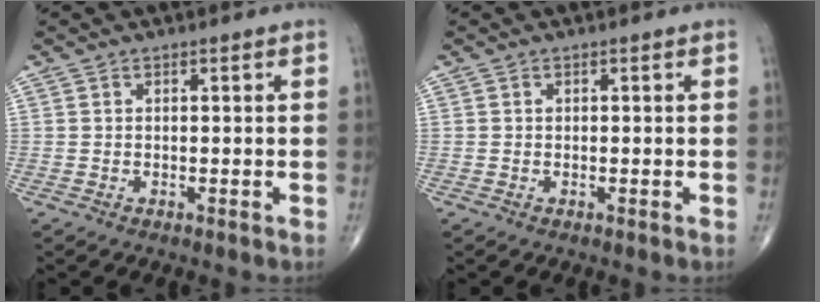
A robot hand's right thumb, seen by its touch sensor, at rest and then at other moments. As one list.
[{"total": 0.0}]